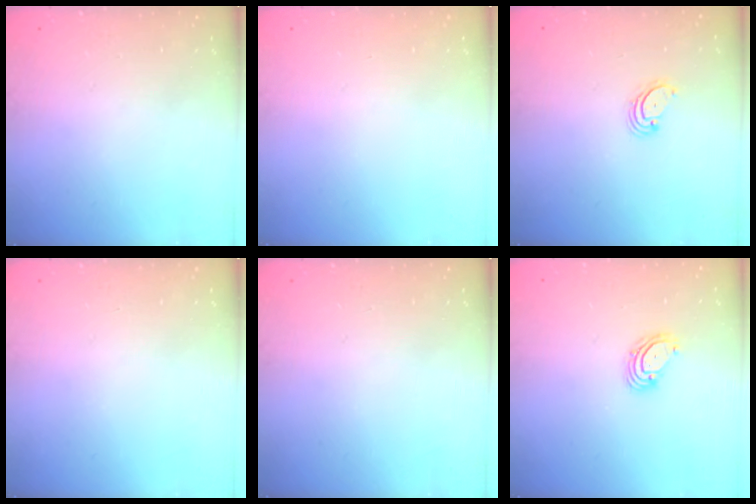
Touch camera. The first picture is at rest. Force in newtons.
{"total": 0.0}
{"total": 2.7, "press": 2.7, "slide": 0.3}
{"total": 0.0}
{"total": 0.0}
{"total": 4.0, "press": 4.0, "slide": 0.5}